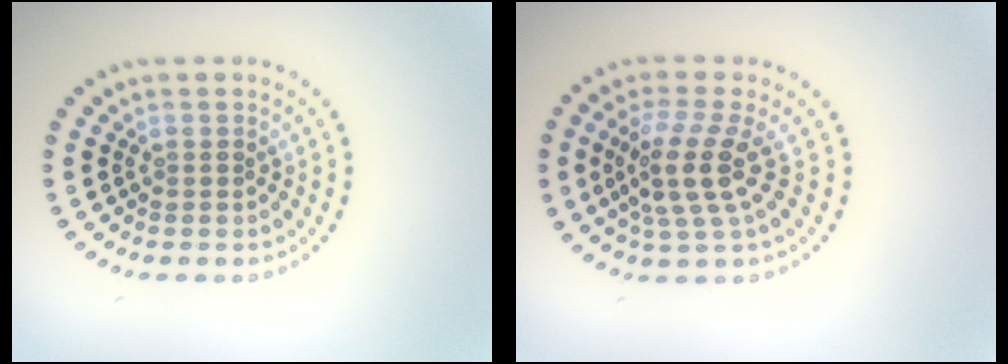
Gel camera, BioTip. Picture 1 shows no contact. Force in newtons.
{"total": 4.1, "press": 3.2, "slide": 2.6}